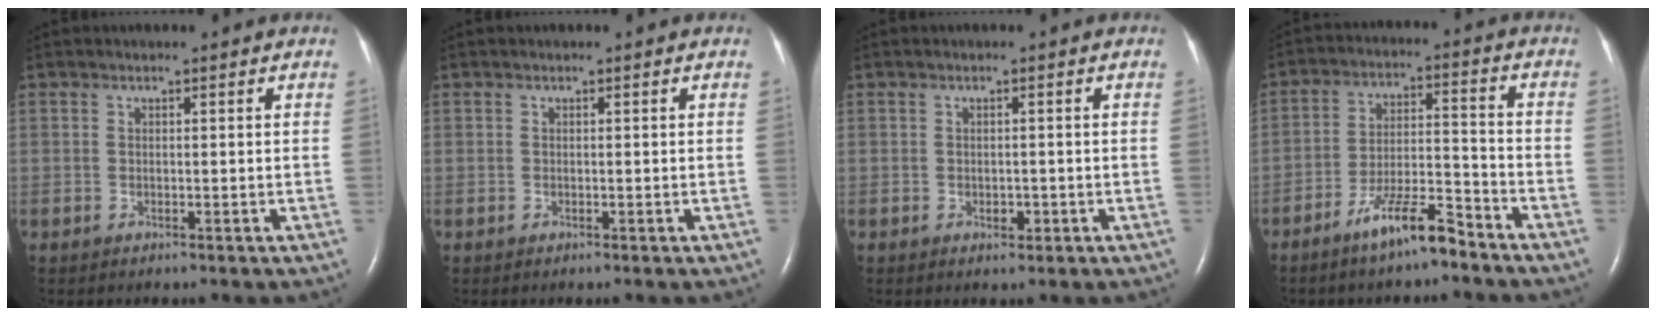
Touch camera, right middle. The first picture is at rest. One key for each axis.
{"total": 0.0}
{"total": 1.2, "fx": -0.4, "fy": 0.8, "fz": 0.8, "tx": -0.014, "ty": -0.001, "tz": -0.002}
{"total": 8.6, "fx": -6.6, "fy": 1.0, "fz": 5.4, "tx": -0.102, "ty": -0.008, "tz": -0.121}